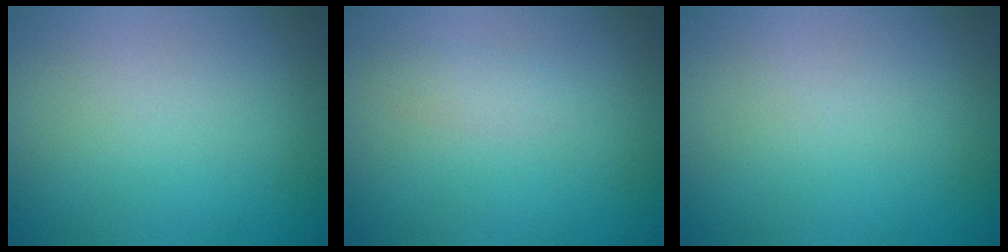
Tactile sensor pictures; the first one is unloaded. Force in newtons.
{"total": 1.0, "press": 1.0, "slide": 0.0}
{"total": 0.0}